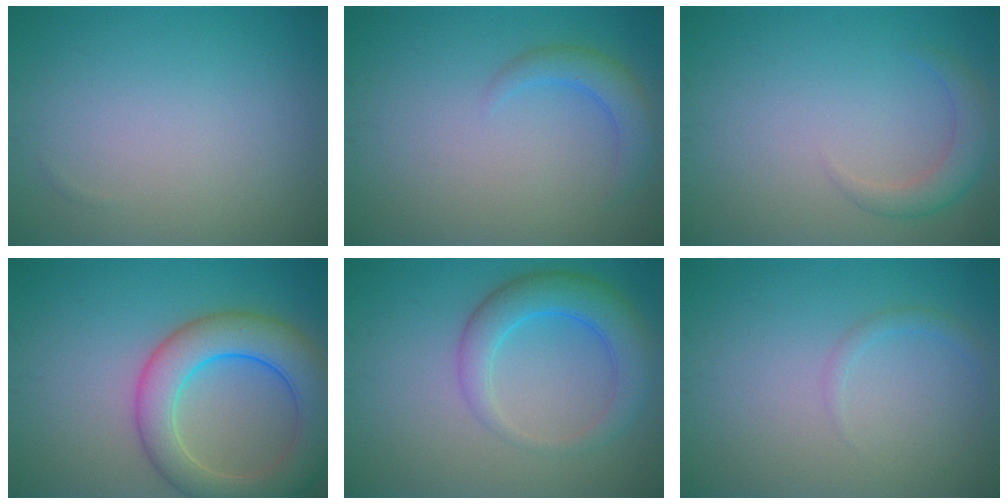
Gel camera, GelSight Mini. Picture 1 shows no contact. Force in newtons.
{"total": 2.6, "press": 2.5, "slide": 0.2}
{"total": 2.4, "press": 2.4, "slide": 0.4}
{"total": 8.0, "press": 8.0, "slide": 0.4}
{"total": 4.9, "press": 4.9, "slide": 0.2}
{"total": 1.0, "press": 1.0, "slide": 0.1}